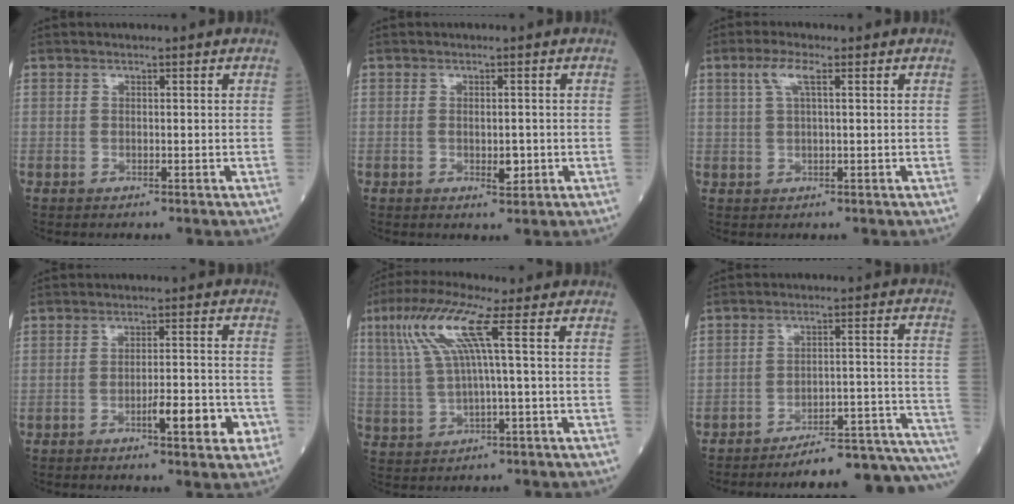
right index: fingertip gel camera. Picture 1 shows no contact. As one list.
[{"total": 2.4, "force": [-0.4, 1.0, 2.1], "torque": [-0.034, -0.002, 0.002]}, {"total": 3.5, "force": [1.6, 0.6, 3.0], "torque": [-0.070, 0.013, 0.036]}, {"total": 6.5, "force": [-2.7, 1.1, 5.8], "torque": [-0.080, 0.002, -0.034]}, {"total": 8.9, "force": [2.9, -0.3, 8.4], "torque": [-0.184, 0.022, 0.063]}, {"total": 17.4, "force": [-16.5, -0.3, 5.5], "torque": [-0.011, 0.031, -0.214]}]